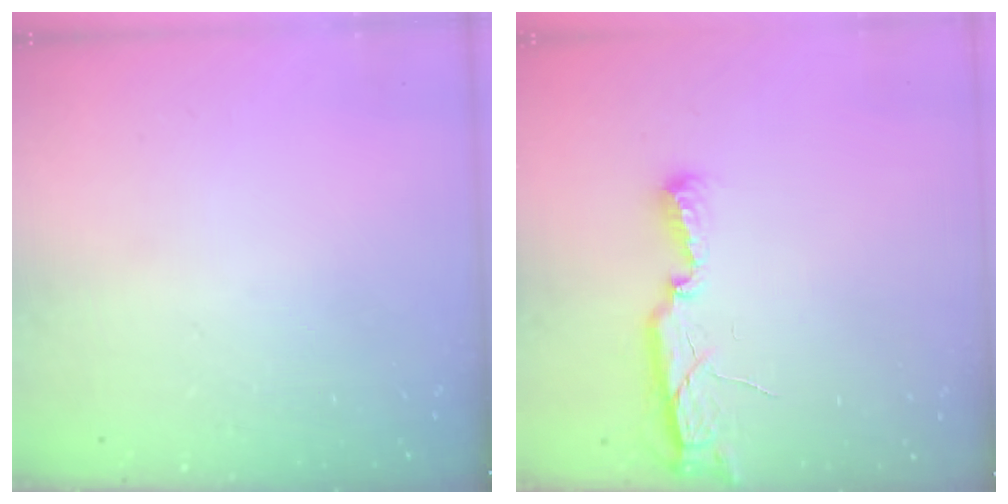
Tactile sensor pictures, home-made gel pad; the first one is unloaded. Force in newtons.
{"total": 9.0, "press": 7.8, "slide": 4.5}